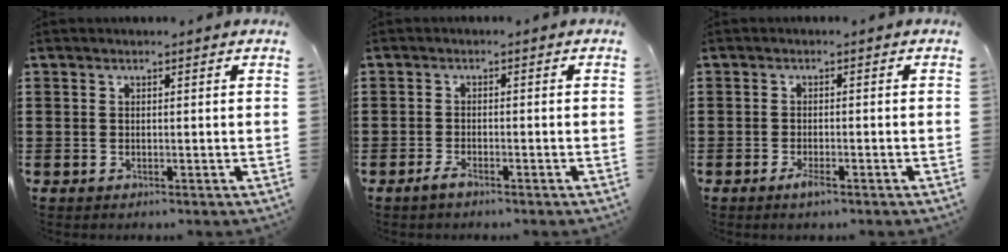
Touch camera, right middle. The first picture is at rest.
{"total": 1.6, "force": [-1.2, 0.4, 1.1], "torque": [-0.027, -0.003, -0.025]}
{"total": 2.1, "force": [-1.1, 0.5, 1.7], "torque": [-0.036, -0.004, -0.022]}